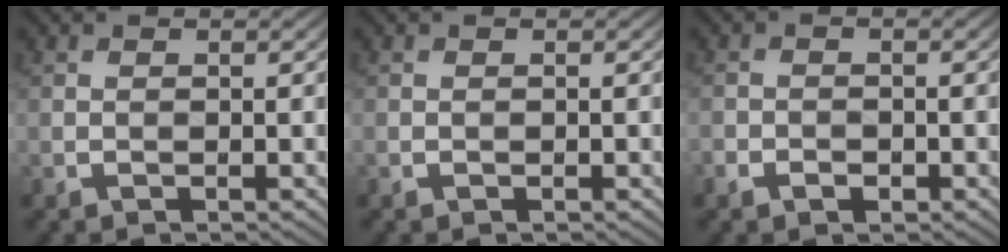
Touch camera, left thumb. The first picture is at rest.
{"total": 0.0}
{"total": 1.9, "force": [-1.1, 1.2, 0.8], "torque": [-0.015, -0.002, -0.024]}